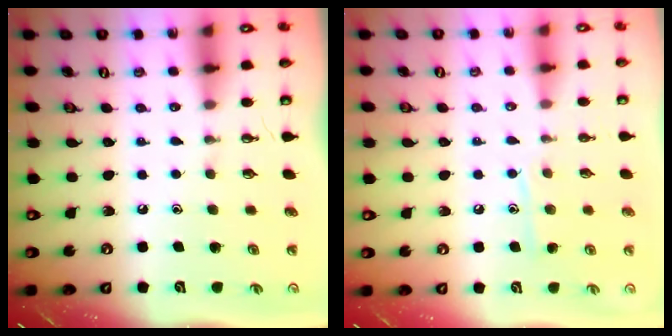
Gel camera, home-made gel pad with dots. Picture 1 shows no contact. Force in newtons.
{"total": 8.0, "press": 8.0, "slide": 0.7}